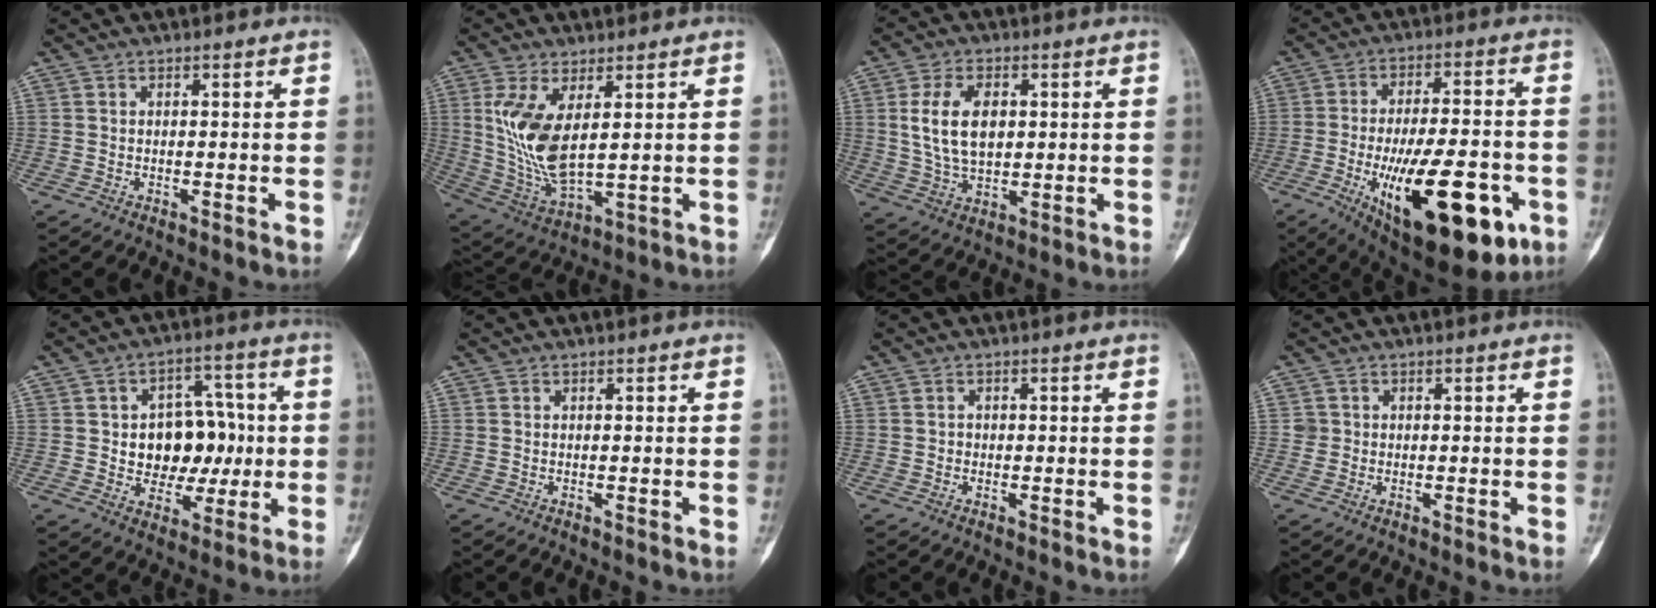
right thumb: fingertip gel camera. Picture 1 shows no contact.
{"total": 12.5, "force": [2.8, 5.4, 10.9], "torque": [-0.222, -0.022, 0.073]}
{"total": 10.0, "force": [1.7, 6.0, 7.8], "torque": [-0.139, -0.001, 0.039]}
{"total": 24.6, "force": [-8.8, 9.6, 20.9], "torque": [-0.303, 0.009, -0.115]}
{"total": 12.8, "force": [0.1, 9.5, 8.5], "torque": [-0.068, 0.023, 0.011]}
{"total": 0.0}
{"total": 0.7, "force": [-0.1, 0.6, 0.2], "torque": [0.003, 0.003, -0.003]}
{"total": 1.4, "force": [0.1, 1.4, 0.0], "torque": [0.008, 0.004, 0.000]}